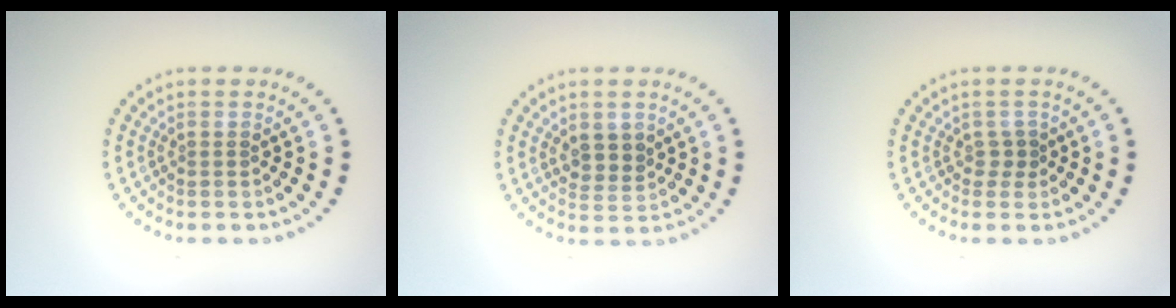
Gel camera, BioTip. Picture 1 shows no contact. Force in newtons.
{"total": 2.2, "press": 2.0, "slide": 0.9}
{"total": 1.0, "press": 0.8, "slide": 0.5}